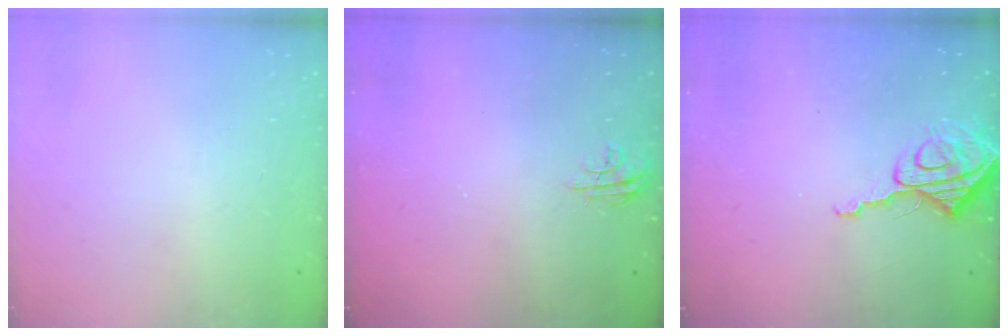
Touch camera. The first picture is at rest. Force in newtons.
{"total": 4.3, "press": 4.3, "slide": 0.4}
{"total": 8.1, "press": 8.1, "slide": 0.6}